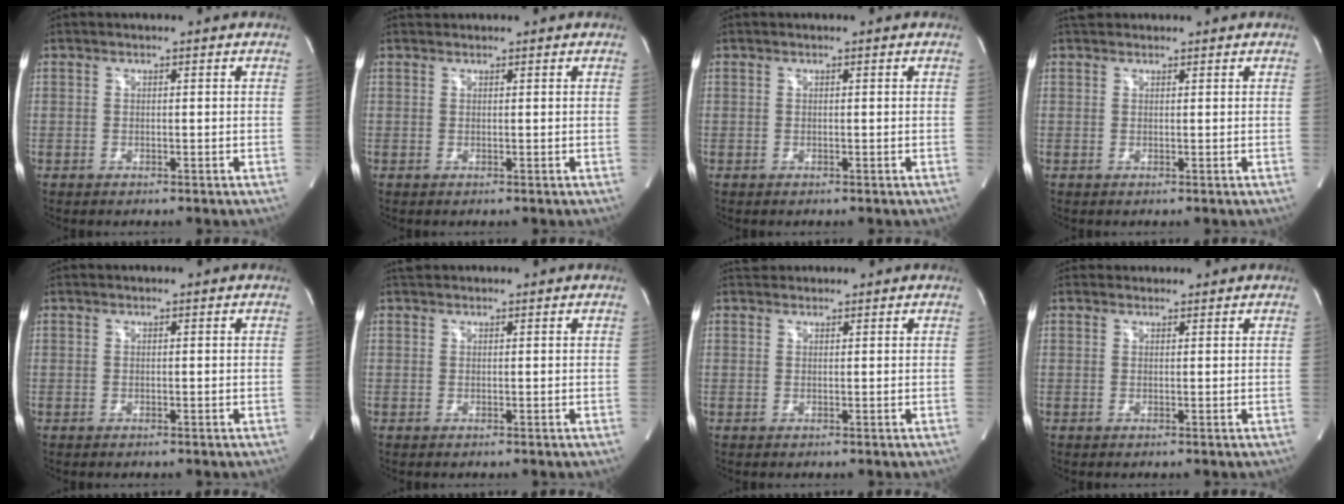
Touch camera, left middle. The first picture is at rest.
{"total": 1.0, "force": [1.0, 0.3, -0.1], "torque": [-0.007, 0.019, 0.020]}
{"total": 0.0}
{"total": 2.3, "force": [2.0, 1.0, 0.4], "torque": [-0.007, 0.027, 0.033]}
{"total": 0.0}
{"total": 1.5, "force": [1.4, 0.6, 0.2], "torque": [-0.009, 0.023, 0.024]}
{"total": 2.0, "force": [1.8, 0.8, 0.0], "torque": [-0.002, 0.024, 0.030]}
{"total": 1.4, "force": [1.3, 0.6, -0.3], "torque": [0.001, 0.016, 0.020]}